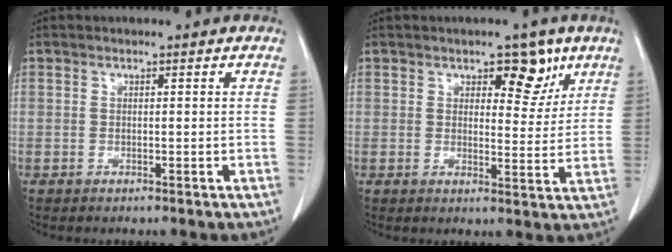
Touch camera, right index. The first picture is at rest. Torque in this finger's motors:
{"motor_torque": [0.19, 0.03, 0.21, 0.03]}